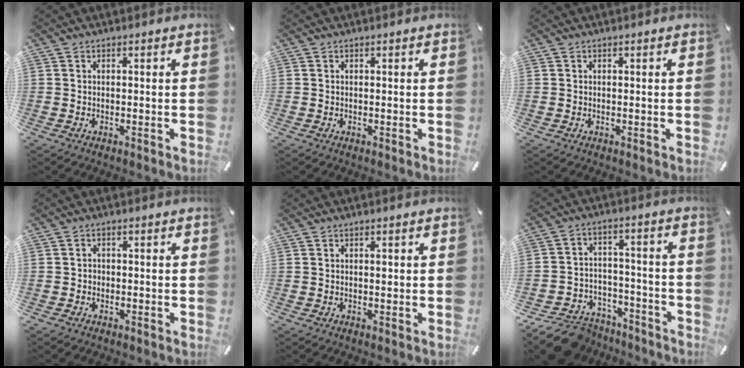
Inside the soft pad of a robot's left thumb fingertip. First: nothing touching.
{"total": 0.0}
{"total": 0.0}
{"total": 1.5, "force": [-0.8, 1.2, 0.4], "torque": [-0.007, 0.006, -0.018]}
{"total": 1.0, "force": [0.2, 0.6, 0.9], "torque": [-0.009, -0.002, 0.000]}
{"total": 10.3, "force": [-7.7, 6.2, 2.8], "torque": [-0.031, 0.057, -0.135]}